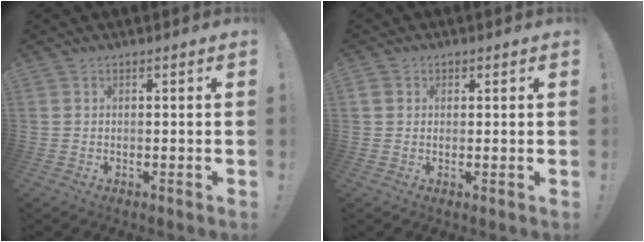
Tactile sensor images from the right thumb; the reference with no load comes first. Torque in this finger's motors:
{"motor_torque": [0.00, 0.00, -0.01, 0.01, 0.05]}